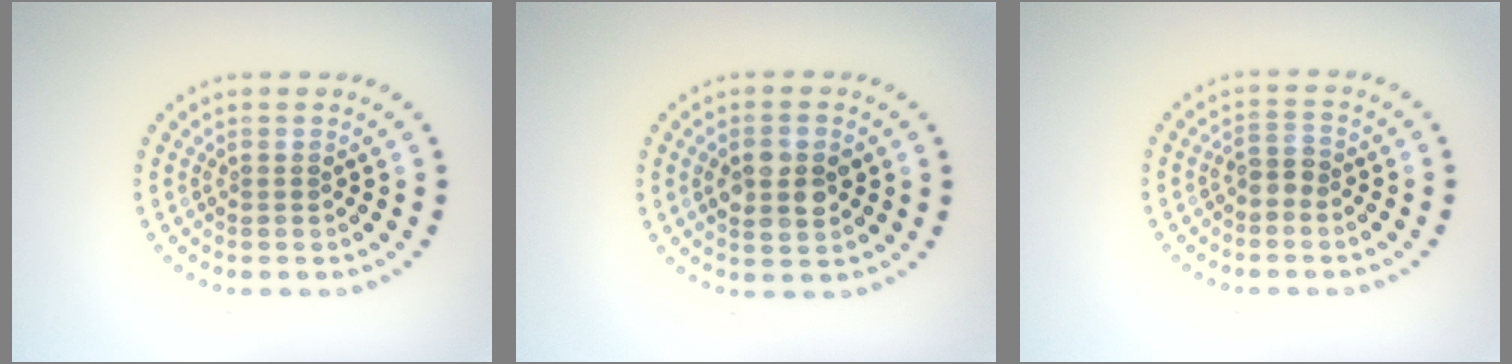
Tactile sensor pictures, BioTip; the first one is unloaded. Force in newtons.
{"total": 3.5, "press": 3.5, "slide": 0.1}
{"total": 1.6, "press": 1.3, "slide": 1.0}